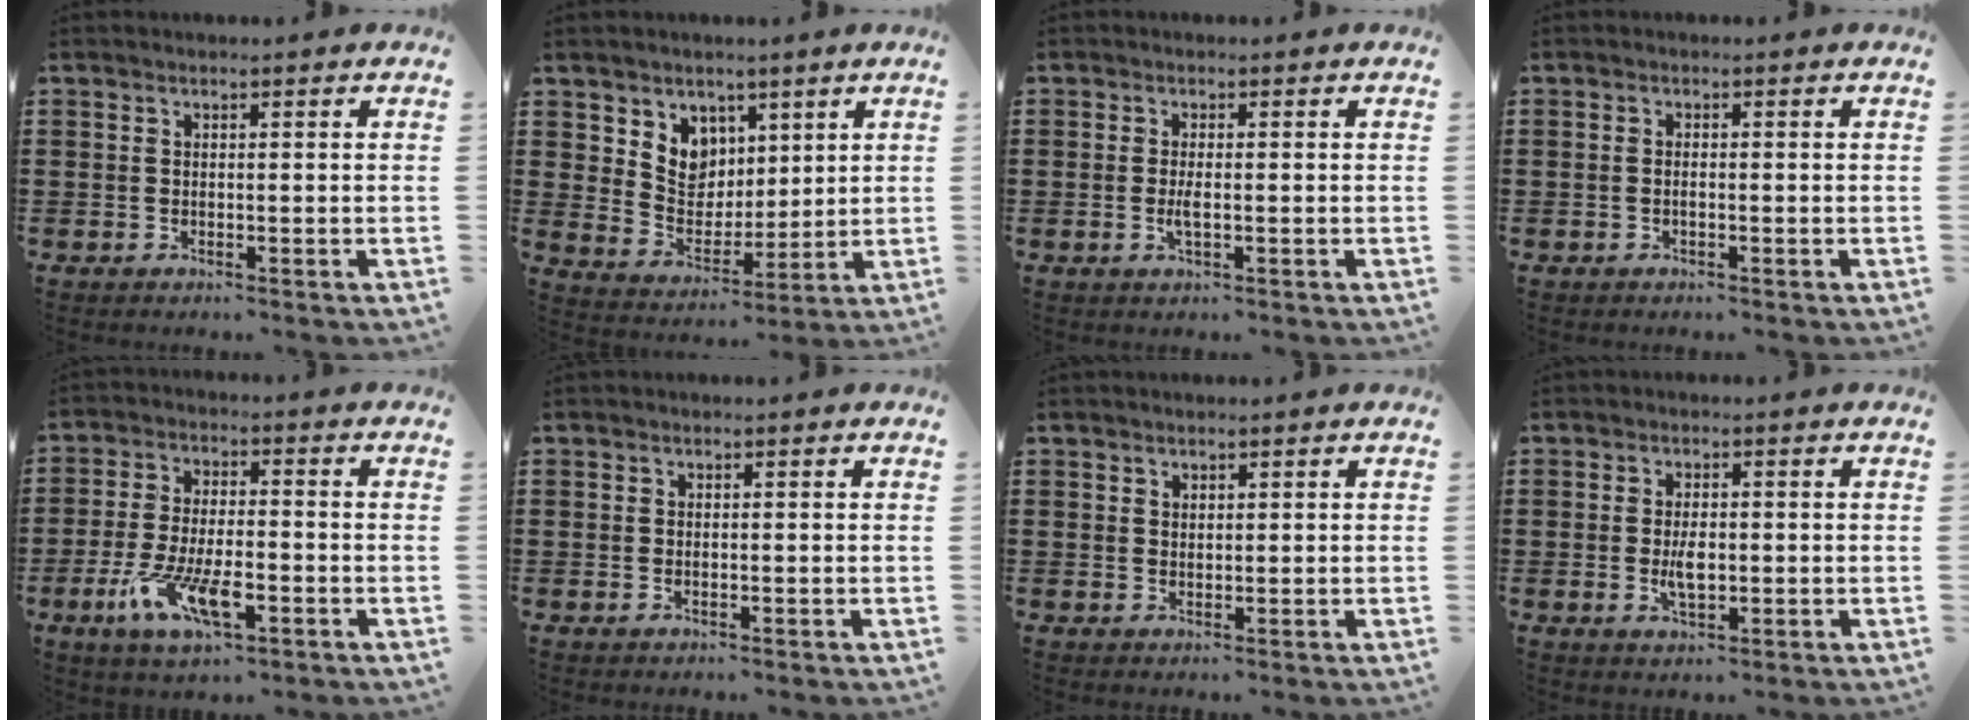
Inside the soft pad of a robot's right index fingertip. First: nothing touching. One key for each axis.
{"total": 6.4, "fx": 3.7, "fy": 5.2, "fz": 0.4, "tx": -0.037, "ty": -0.016, "tz": 0.070}
{"total": 2.1, "fx": -0.4, "fy": 0.6, "fz": 2.0, "tx": -0.044, "ty": -0.004, "tz": -0.009}
{"total": 0.7, "fx": -0.2, "fy": 0.1, "fz": 0.6, "tx": -0.013, "ty": -0.004, "tz": -0.004}
{"total": 9.7, "fx": -4.3, "fy": 3.6, "fz": 7.9, "tx": -0.170, "ty": -0.008, "tz": -0.077}
{"total": 0.5, "fx": -0.1, "fy": 0.2, "fz": 0.5, "tx": -0.011, "ty": -0.002, "tz": -0.001}
{"total": 1.1, "fx": 0.9, "fy": 0.6, "fz": 0.1, "tx": -0.004, "ty": 0.002, "tz": 0.017}
{"total": 3.8, "fx": -0.4, "fy": 1.7, "fz": 3.3, "tx": -0.069, "ty": 0.000, "tz": -0.009}